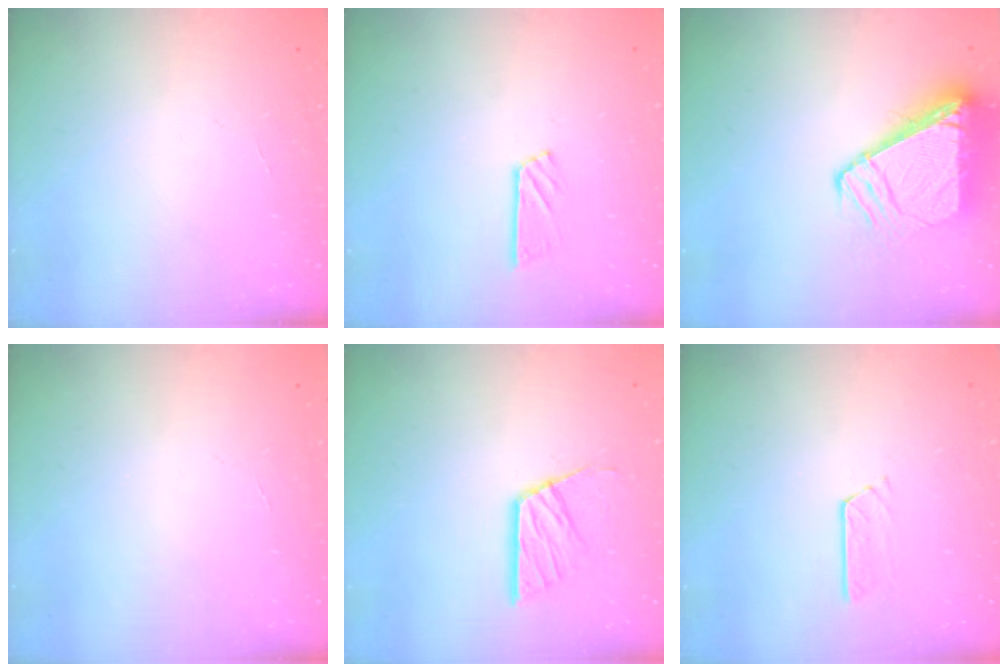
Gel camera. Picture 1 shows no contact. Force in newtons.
{"total": 6.3, "press": 6.3, "slide": 0.3}
{"total": 10.7, "press": 10.6, "slide": 1.2}
{"total": 0.0}
{"total": 11.6, "press": 11.5, "slide": 0.8}
{"total": 4.5, "press": 4.4, "slide": 0.4}